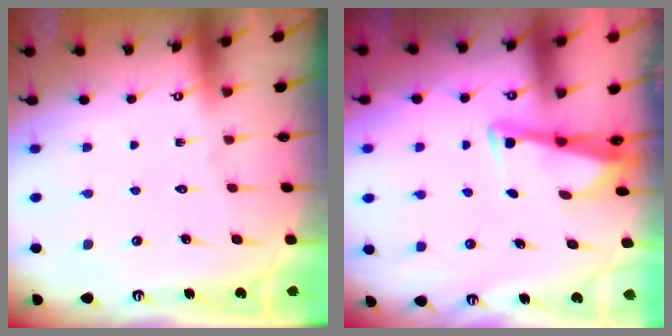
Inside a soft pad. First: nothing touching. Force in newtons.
{"total": 2.9, "press": 2.9, "slide": 0.4}